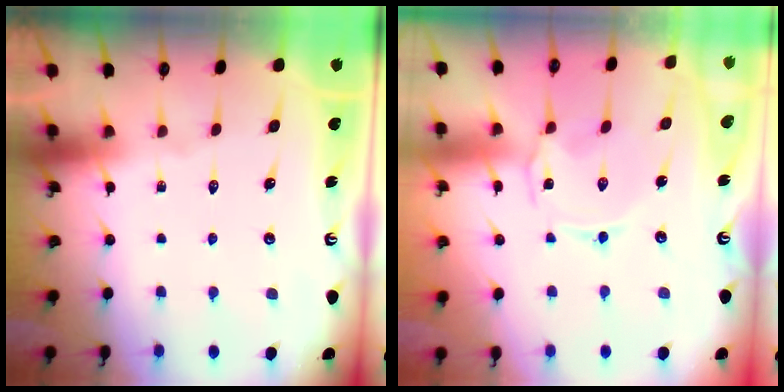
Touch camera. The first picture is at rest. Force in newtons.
{"total": 0.6, "press": 0.4, "slide": 0.4}